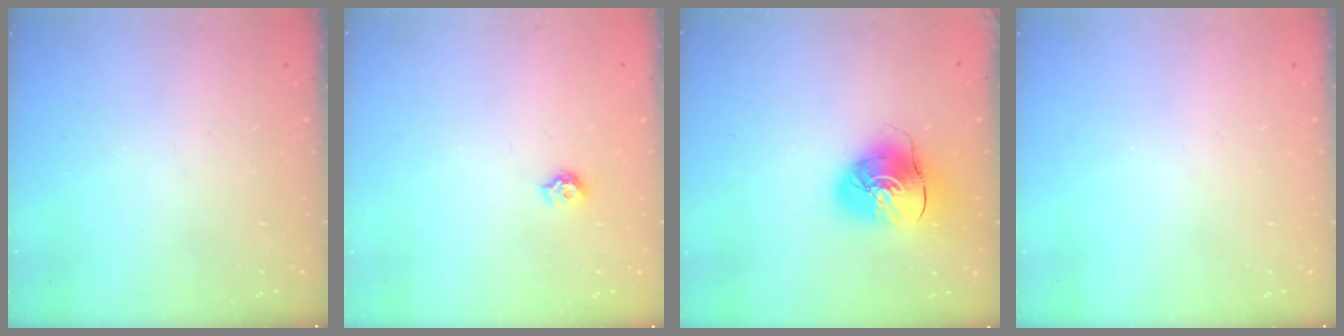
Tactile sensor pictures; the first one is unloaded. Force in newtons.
{"total": 5.6, "press": 5.6, "slide": 0.7}
{"total": 9.9, "press": 9.8, "slide": 1.4}
{"total": 0.0}